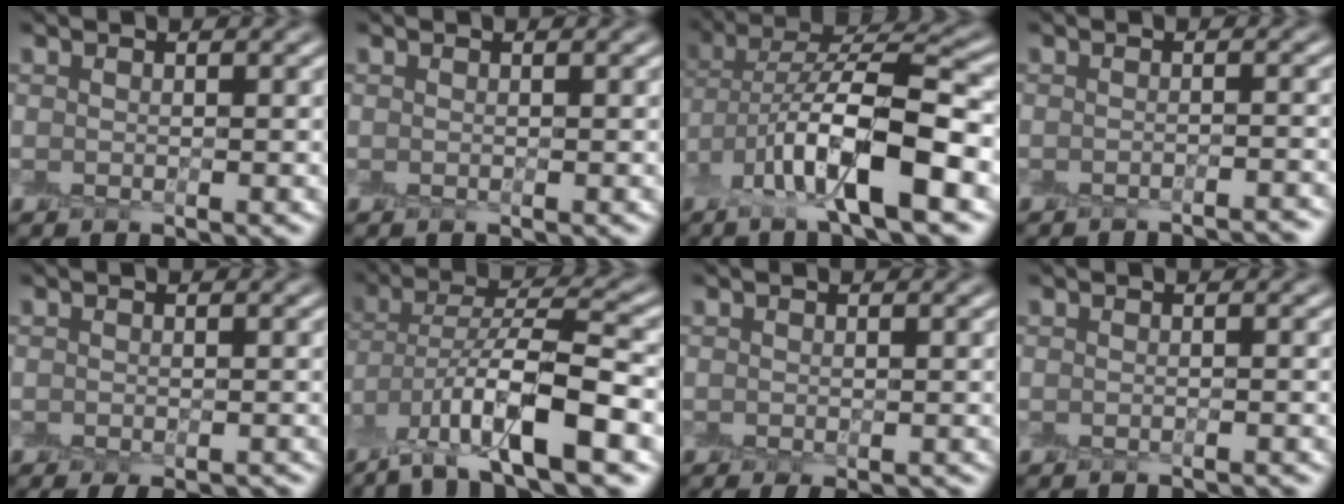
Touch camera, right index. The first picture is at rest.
{"total": 0.0}
{"total": 9.7, "force": [-3.8, 2.9, 8.5], "torque": [-0.158, 0.007, -0.075]}
{"total": 2.6, "force": [-2.6, 0.0, 0.5], "torque": [0.006, 0.003, -0.033]}
{"total": 2.1, "force": [-1.6, 0.6, 1.2], "torque": [-0.013, -0.009, -0.018]}
{"total": 9.3, "force": [-5.3, 2.0, 7.3], "torque": [-0.137, 0.005, -0.102]}
{"total": 1.5, "force": [-1.2, 0.4, 0.9], "torque": [-0.010, -0.009, -0.014]}
{"total": 1.4, "force": [-1.4, -0.2, 0.1], "torque": [0.004, -0.006, -0.021]}